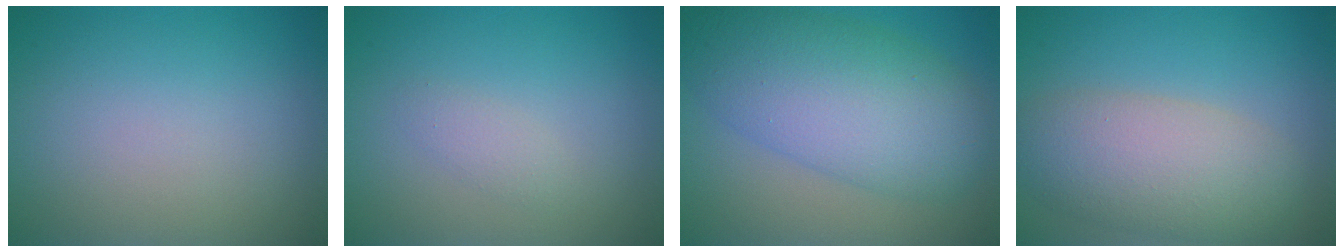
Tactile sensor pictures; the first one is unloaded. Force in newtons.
{"total": 1.2, "press": 1.2, "slide": 0.0}
{"total": 9.5, "press": 9.5, "slide": 0.2}
{"total": 6.4, "press": 6.4, "slide": 0.3}